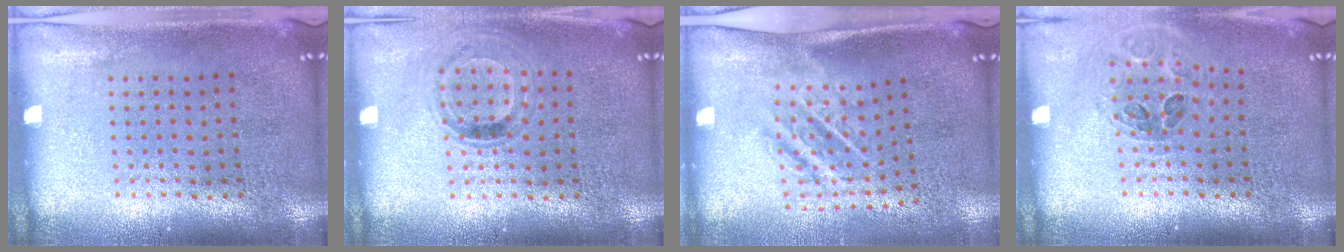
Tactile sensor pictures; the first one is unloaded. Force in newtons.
{"total": 0.9, "press": 0.8, "slide": 0.4}
{"total": 1.7, "press": 1.1, "slide": 1.3}
{"total": 1.0, "press": 1.0, "slide": 0.1}